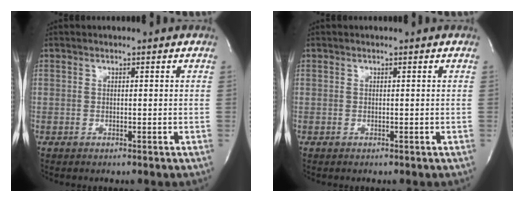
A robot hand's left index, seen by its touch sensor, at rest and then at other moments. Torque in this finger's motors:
{"motor_torque": [-0.02, -0.01, 0.00, 0.00]}